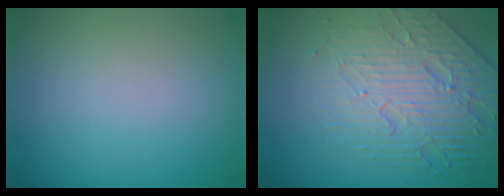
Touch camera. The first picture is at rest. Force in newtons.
{"total": 6.3, "press": 5.1, "slide": 3.7}